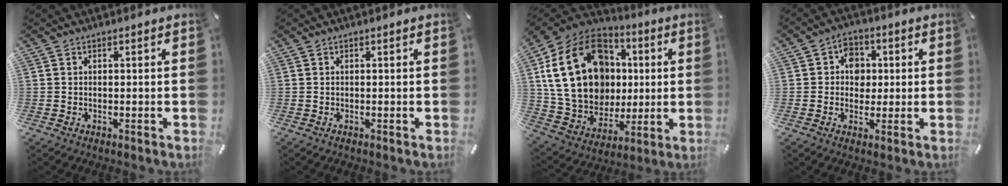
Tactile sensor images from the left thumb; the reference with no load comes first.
{"total": 0.0}
{"total": 25.4, "force": [4.8, 19.7, 15.3], "torque": [-0.305, -0.012, 0.106]}
{"total": 6.8, "force": [0.7, 6.1, 2.9], "torque": [-0.038, 0.007, 0.008]}